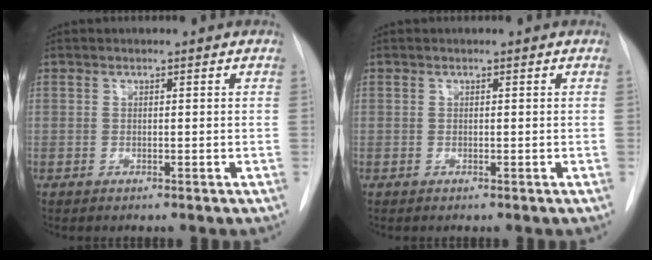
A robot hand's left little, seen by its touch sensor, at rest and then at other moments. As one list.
[{"total": 0.0}]